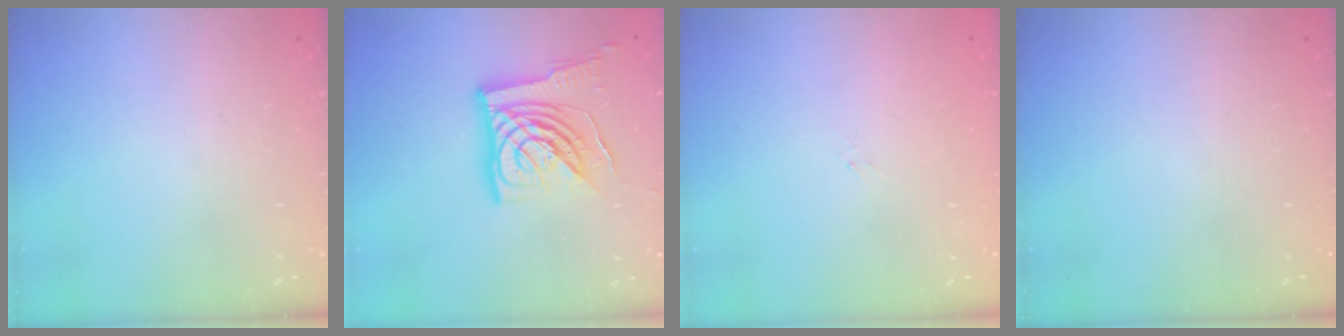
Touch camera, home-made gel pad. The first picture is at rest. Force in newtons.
{"total": 15.5, "press": 15.4, "slide": 1.8}
{"total": 1.5, "press": 1.4, "slide": 0.3}
{"total": 0.0}